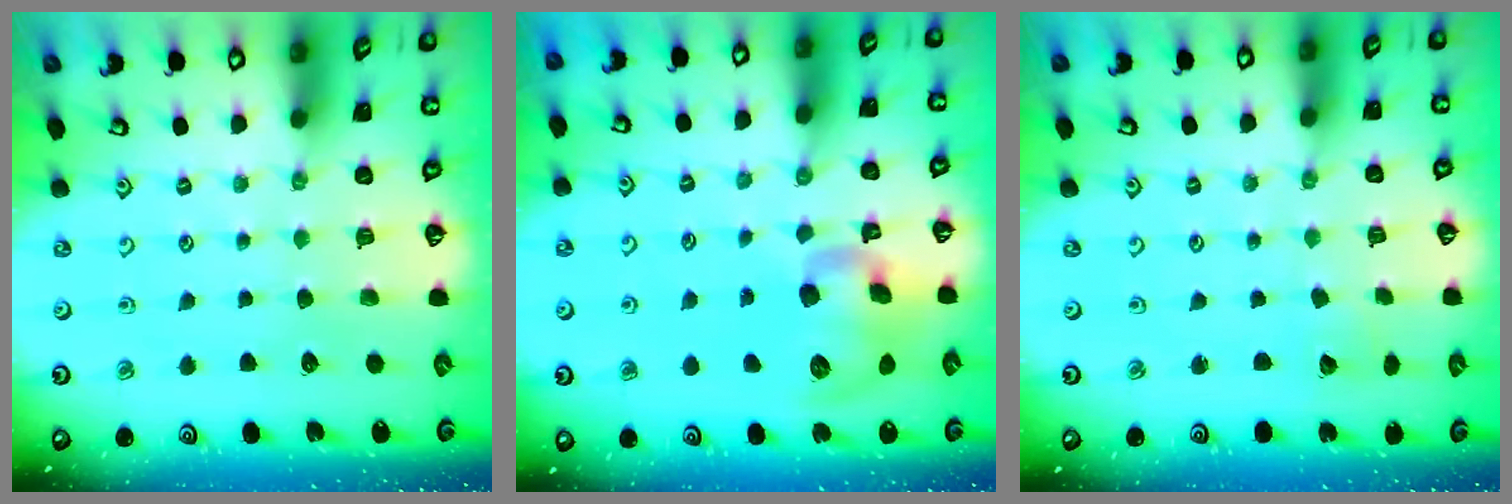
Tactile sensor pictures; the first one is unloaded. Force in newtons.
{"total": 12.7, "press": 12.5, "slide": 2.2}
{"total": 2.9, "press": 2.9, "slide": 0.2}